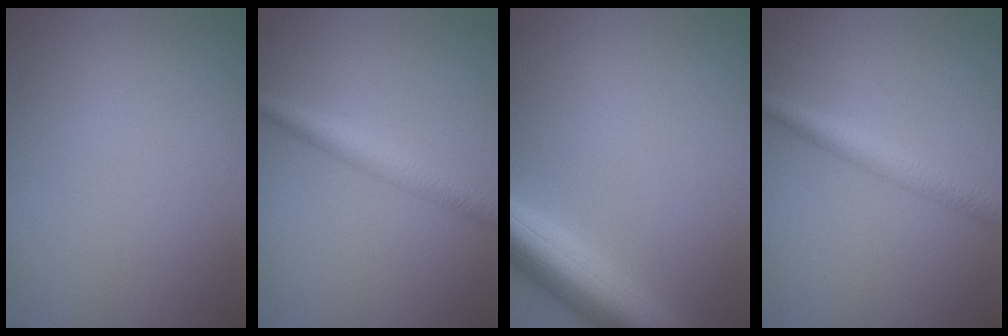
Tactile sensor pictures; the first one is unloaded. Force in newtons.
{"total": 2.6, "press": 2.6, "slide": 0.2}
{"total": 6.3, "press": 6.3, "slide": 0.3}
{"total": 2.6, "press": 2.6, "slide": 0.2}